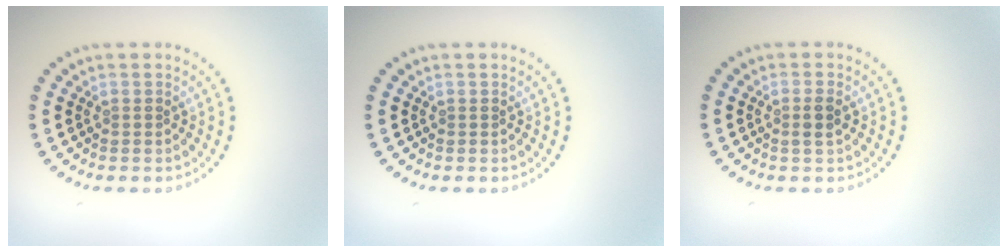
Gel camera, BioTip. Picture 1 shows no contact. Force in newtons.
{"total": 0.0}
{"total": 1.3, "press": 1.2, "slide": 0.5}